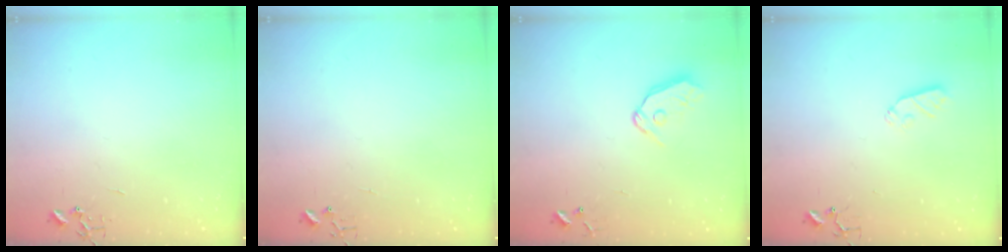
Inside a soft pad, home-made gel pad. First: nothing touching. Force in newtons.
{"total": 3.9, "press": 3.9, "slide": 0.4}
{"total": 8.7, "press": 8.7, "slide": 1.0}
{"total": 5.4, "press": 5.4, "slide": 0.4}